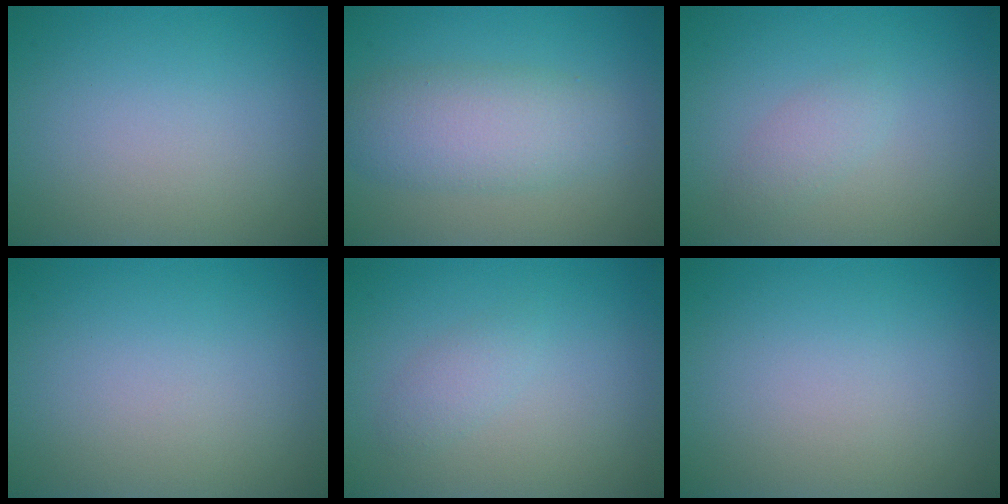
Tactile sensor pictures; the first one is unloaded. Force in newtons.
{"total": 4.8, "press": 4.8, "slide": 0.3}
{"total": 1.3, "press": 1.3, "slide": 0.0}
{"total": 0.0}
{"total": 1.3, "press": 1.3, "slide": 0.1}
{"total": 0.0}